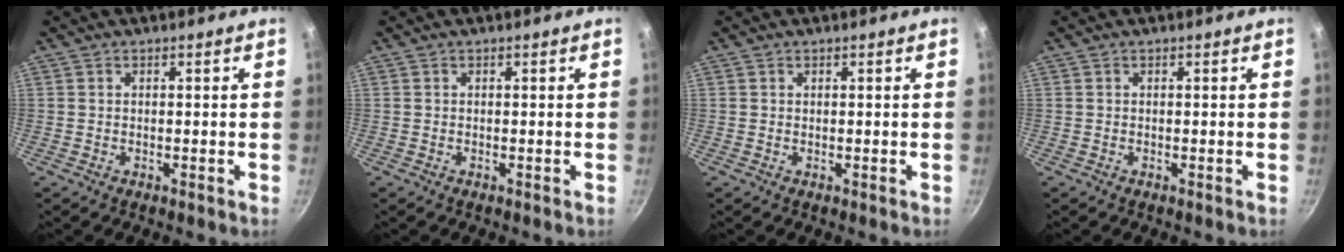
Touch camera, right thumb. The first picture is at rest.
{"total": 0.0}
{"total": 0.0}
{"total": 0.0}